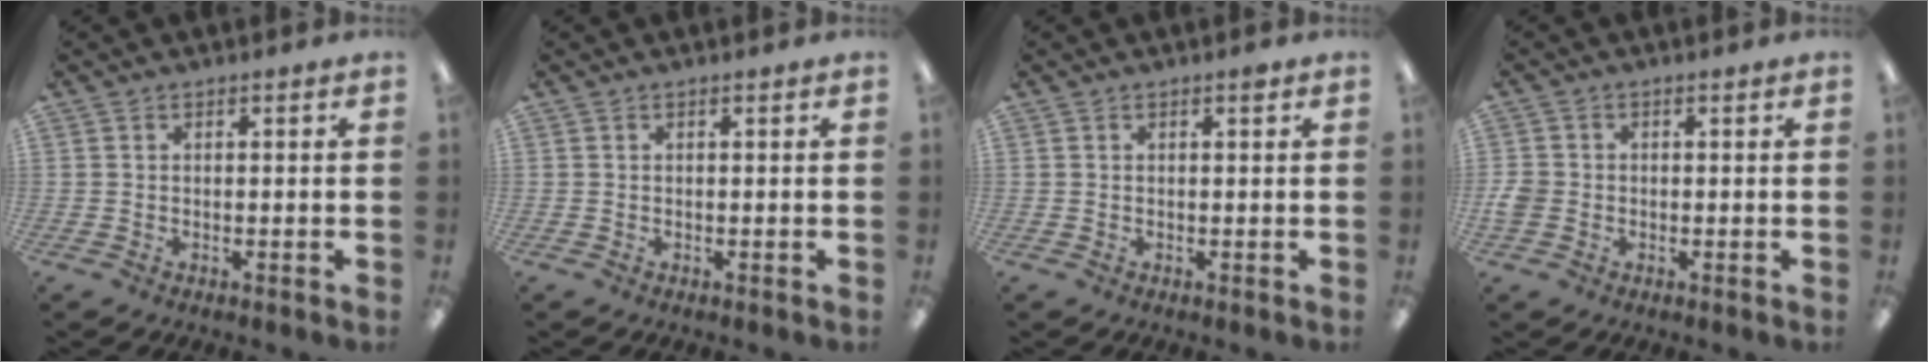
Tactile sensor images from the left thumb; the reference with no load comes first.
{"total": 0.0}
{"total": 0.7, "force": [0.5, 0.1, 0.5], "torque": [-0.002, -0.002, 0.006]}
{"total": 3.2, "force": [-0.7, 2.7, 1.5], "torque": [-0.029, 0.005, -0.012]}